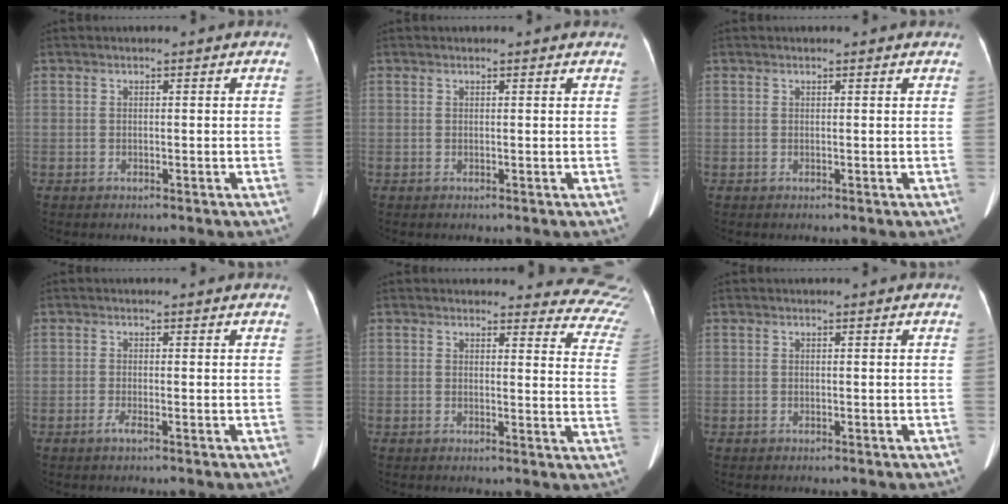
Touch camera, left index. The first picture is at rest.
{"total": 1.4, "force": [1.4, 0.3, 0.3], "torque": [-0.012, 0.008, 0.010]}
{"total": 1.2, "force": [1.1, 0.2, 0.3], "torque": [-0.011, 0.009, 0.010]}
{"total": 0.9, "force": [-0.5, 0.0, 0.8], "torque": [-0.017, -0.001, -0.012]}
{"total": 13.1, "force": [12.8, 2.3, 0.2], "torque": [0.053, -0.102, 0.086]}
{"total": 0.0}